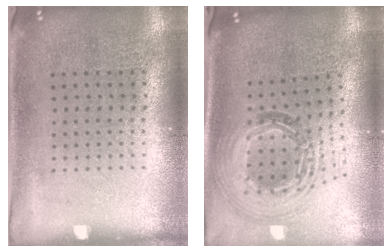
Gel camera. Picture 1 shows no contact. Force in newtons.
{"total": 1.6, "press": 1.4, "slide": 0.8}